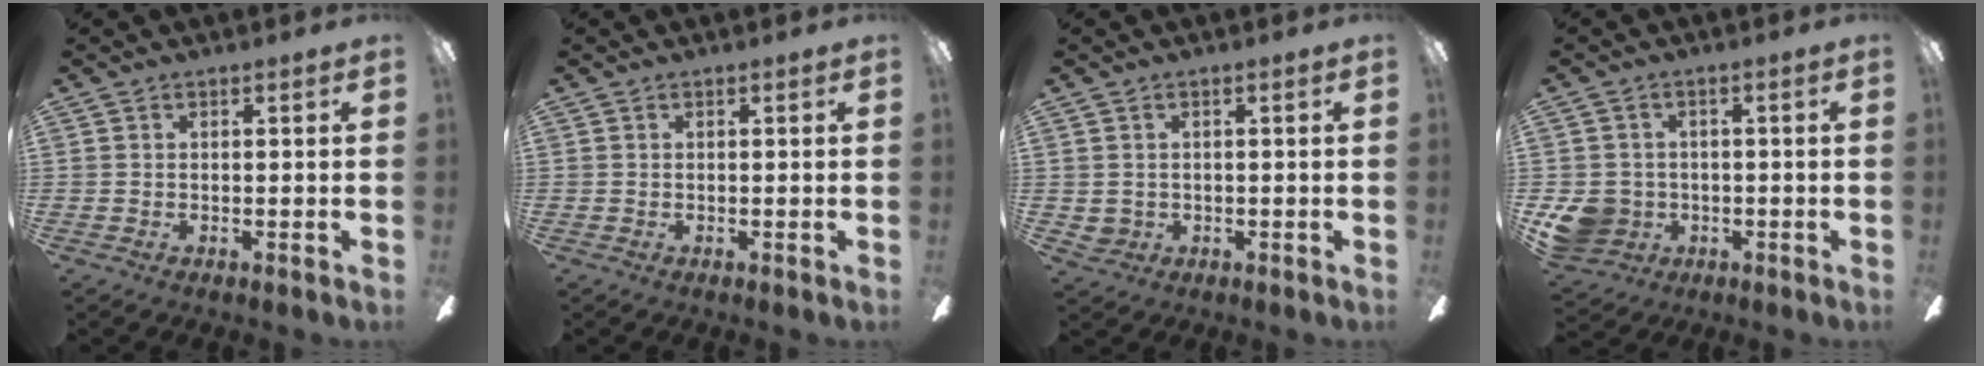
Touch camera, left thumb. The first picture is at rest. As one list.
[{"total": 0.0}, {"total": 2.1, "force": [0.5, 1.9, 0.4], "torque": [-0.012, 0.004, 0.010]}, {"total": 7.8, "force": [-2.0, 7.1, 2.6], "torque": [-0.067, 0.014, -0.036]}]